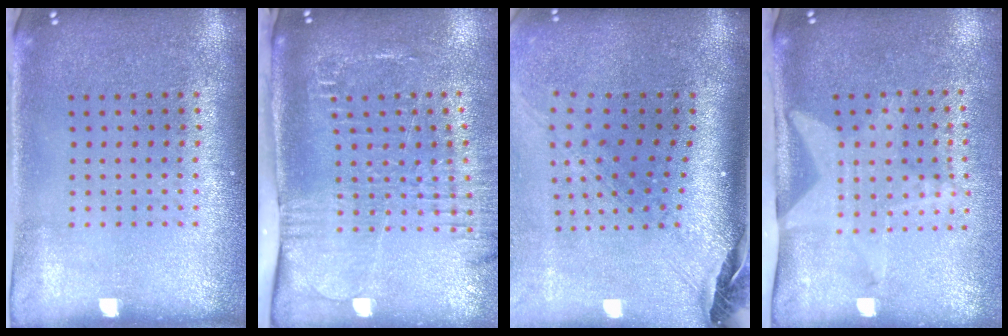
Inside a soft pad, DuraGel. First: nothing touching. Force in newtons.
{"total": 2.6, "press": 2.1, "slide": 1.6}
{"total": 2.9, "press": 2.0, "slide": 2.0}
{"total": 2.1, "press": 1.5, "slide": 1.4}